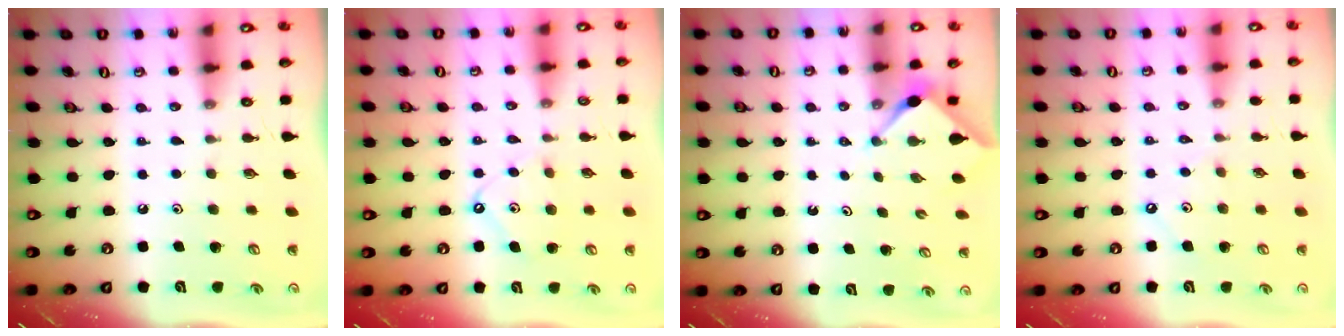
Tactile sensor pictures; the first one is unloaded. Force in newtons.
{"total": 8.0, "press": 8.0, "slide": 0.8}
{"total": 2.9, "press": 2.9, "slide": 0.3}
{"total": 4.2, "press": 4.1, "slide": 0.6}